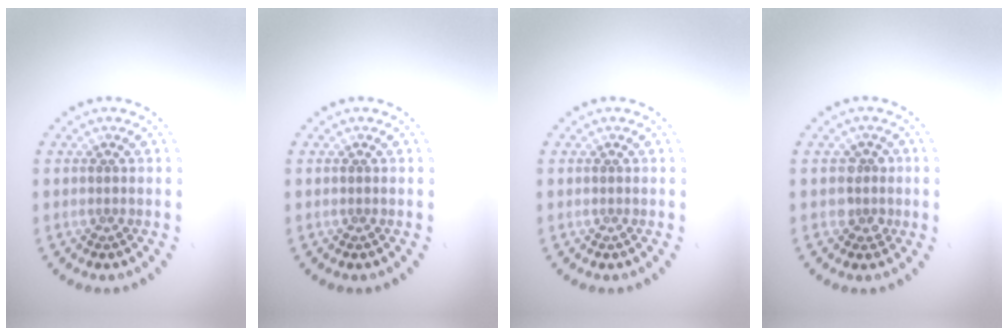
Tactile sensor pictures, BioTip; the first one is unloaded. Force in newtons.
{"total": 0.0}
{"total": 0.0}
{"total": 1.8, "press": 1.5, "slide": 0.9}